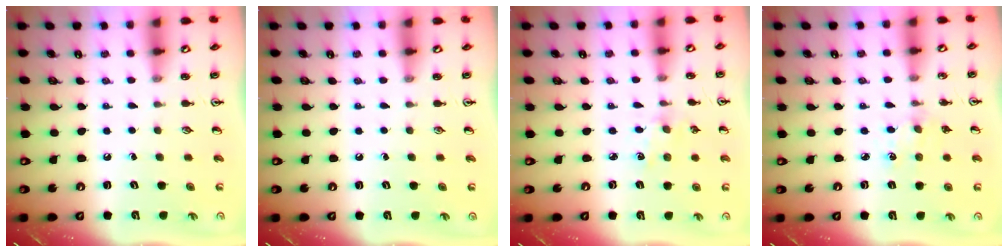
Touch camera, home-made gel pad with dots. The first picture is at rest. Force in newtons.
{"total": 0.0}
{"total": 2.5, "press": 2.5, "slide": 0.4}
{"total": 4.5, "press": 4.5, "slide": 0.5}